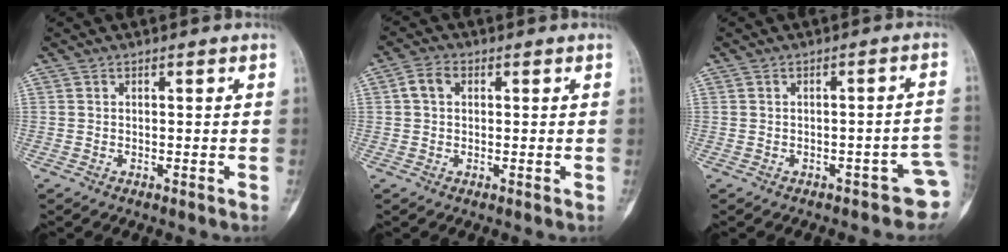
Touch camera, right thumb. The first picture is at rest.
{"total": 3.3, "force": [0.7, 2.4, 2.2], "torque": [-0.041, 0.012, 0.010]}
{"total": 4.7, "force": [-2.3, 2.1, 3.5], "torque": [-0.021, 0.027, -0.026]}